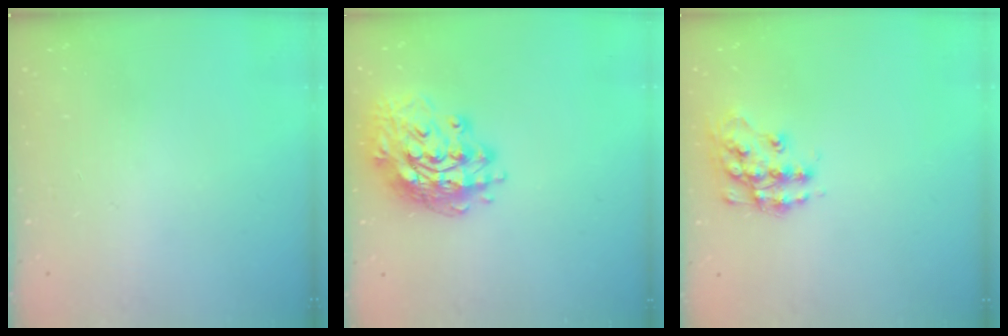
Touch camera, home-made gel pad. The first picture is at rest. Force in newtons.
{"total": 15.7, "press": 15.7, "slide": 1.3}
{"total": 13.7, "press": 13.7, "slide": 0.6}